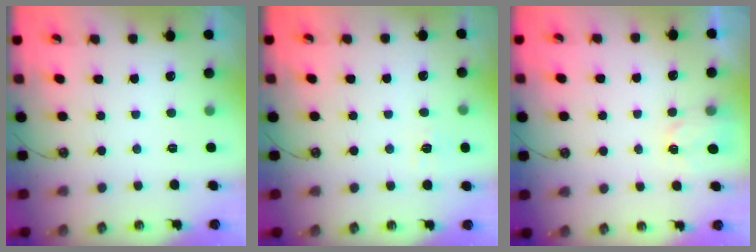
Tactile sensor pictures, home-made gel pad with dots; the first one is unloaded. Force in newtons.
{"total": 6.3, "press": 6.3, "slide": 0.5}
{"total": 2.7, "press": 2.7, "slide": 0.4}